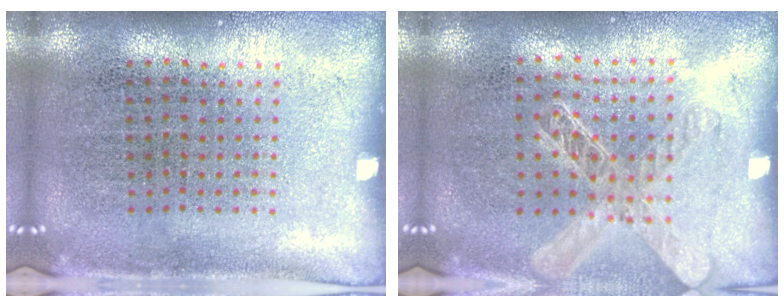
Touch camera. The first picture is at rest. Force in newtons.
{"total": 1.3, "press": 1.2, "slide": 0.5}